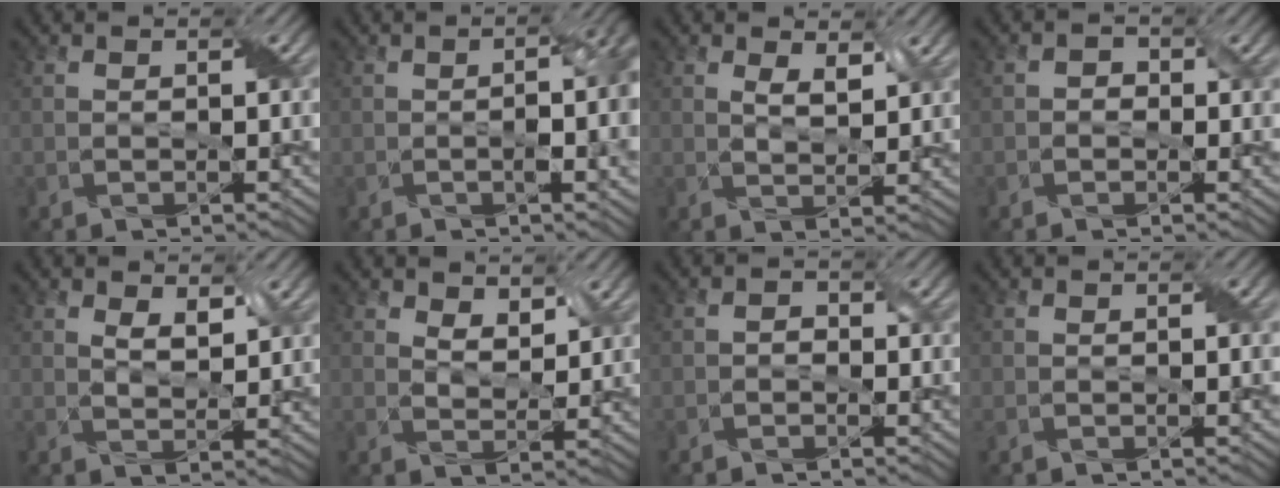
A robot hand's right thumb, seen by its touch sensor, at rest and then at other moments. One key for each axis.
{"total": 7.2, "fx": -0.8, "fy": 2.6, "fz": 6.7, "tx": -0.098, "ty": -0.009, "tz": -0.007}
{"total": 3.2, "fx": 1.8, "fy": 1.4, "fz": 2.3, "tx": -0.051, "ty": -0.005, "tz": 0.035}
{"total": 1.4, "fx": -0.4, "fy": 1.2, "fz": 0.5, "tx": -0.009, "ty": 0.000, "tz": -0.011}
{"total": 3.5, "fx": 2.0, "fy": 1.7, "fz": 2.4, "tx": -0.053, "ty": -0.005, "tz": 0.036}
{"total": 4.1, "fx": 2.9, "fy": 2.0, "fz": 2.1, "tx": -0.048, "ty": -0.006, "tz": 0.052}
{"total": 1.1, "fx": -0.5, "fy": 0.9, "fz": 0.6, "tx": -0.013, "ty": 0.002, "tz": -0.012}
{"total": 0.7, "fx": -0.2, "fy": 0.6, "fz": 0.2, "tx": -0.009, "ty": -0.002, "tz": -0.005}